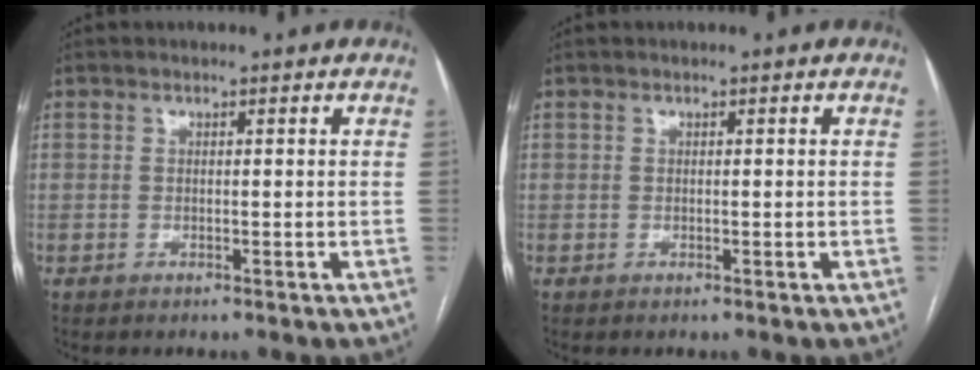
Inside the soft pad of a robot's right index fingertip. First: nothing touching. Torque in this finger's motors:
{"motor_torque": [-0.18, 0.11, -0.02, 0.00]}